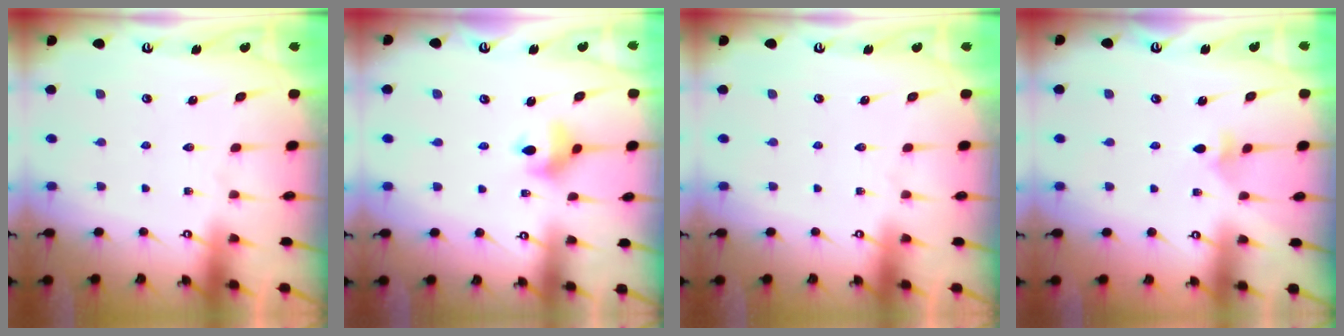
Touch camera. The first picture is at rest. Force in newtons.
{"total": 7.5, "press": 7.0, "slide": 2.6}
{"total": 0.0}
{"total": 2.7, "press": 2.6, "slide": 0.6}